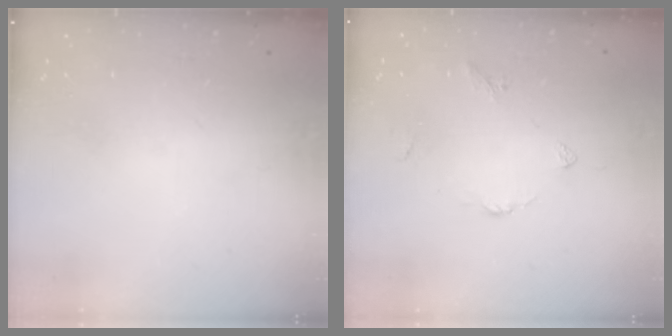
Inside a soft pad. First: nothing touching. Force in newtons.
{"total": 4.0, "press": 4.0, "slide": 0.6}